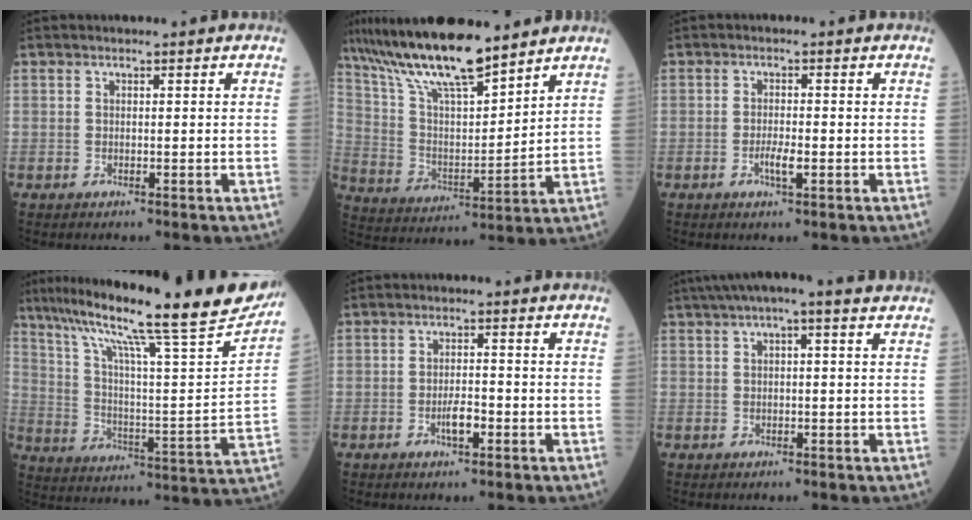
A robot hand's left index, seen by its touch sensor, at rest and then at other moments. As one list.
[{"total": 15.8, "force": [12.9, 2.3, 8.8], "torque": [-0.171, 0.007, 0.242]}, {"total": 2.4, "force": [-0.9, 0.4, 2.2], "torque": [-0.044, -0.001, -0.014]}, {"total": 28.1, "force": [22.5, 0.7, 16.8], "torque": [-0.280, -0.031, 0.319]}, {"total": 2.8, "force": [-1.2, 0.8, 2.4], "torque": [-0.045, 0.002, -0.021]}, {"total": 6.3, "force": [4.0, 0.6, 4.8], "torque": [-0.085, 0.043, 0.059]}]